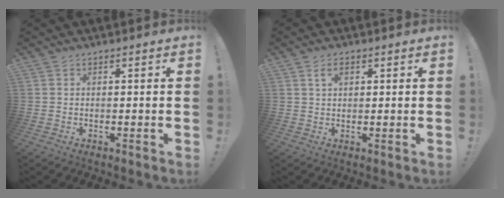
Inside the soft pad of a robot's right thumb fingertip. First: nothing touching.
{"total": 3.0, "force": [1.4, 1.6, 2.1], "torque": [-0.038, 0.001, 0.023]}